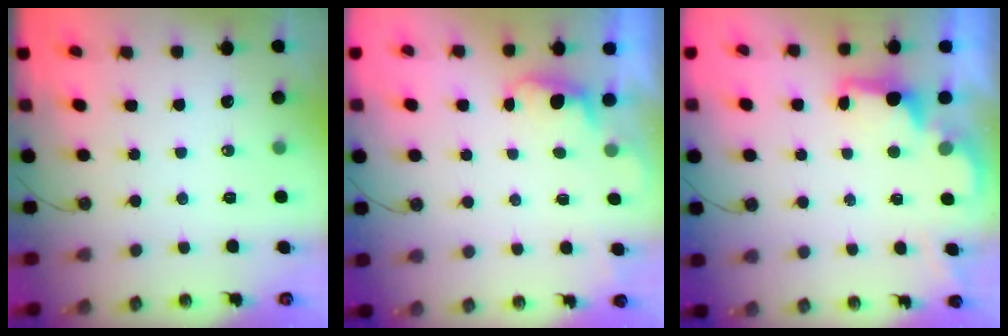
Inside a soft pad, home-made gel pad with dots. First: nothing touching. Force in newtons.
{"total": 0.8, "press": 0.4, "slide": 0.7}
{"total": 3.3, "press": 3.3, "slide": 0.7}